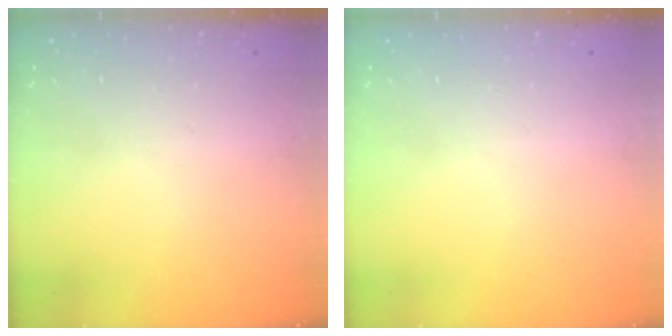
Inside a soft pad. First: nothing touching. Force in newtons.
{"total": 0.0}